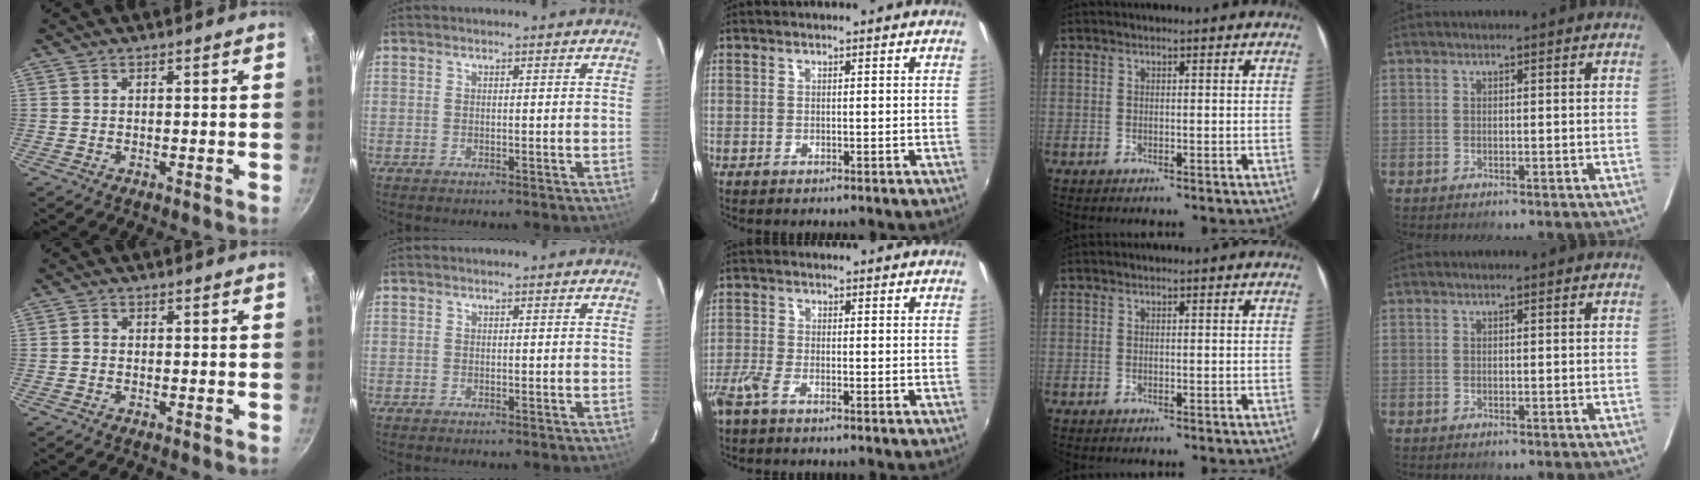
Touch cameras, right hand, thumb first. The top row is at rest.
{"thumb": {"total": 0.8, "force": [-0.3, 0.6, 0.4], "torque": [-0.008, 0.005, -0.009]}, "middle": {"total": 3.2, "force": [-2.4, 0.6, 2.1], "torque": [-0.055, -0.007, -0.053]}}